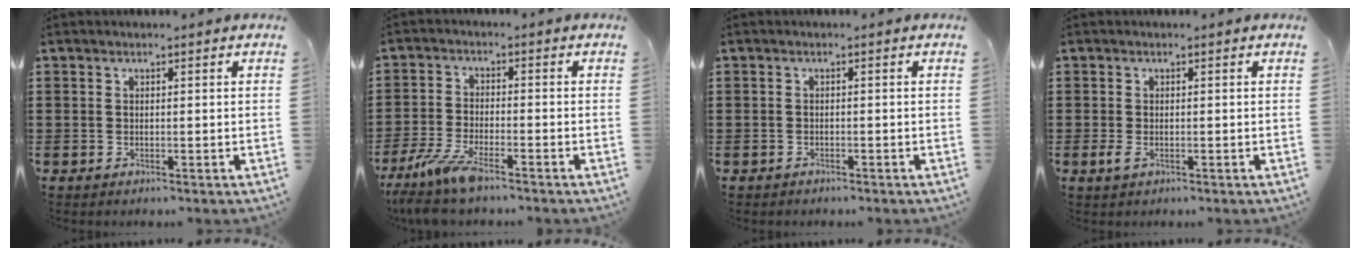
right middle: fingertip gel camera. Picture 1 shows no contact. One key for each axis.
{"total": 6.3, "fx": -4.9, "fy": 0.8, "fz": 3.8, "tx": -0.097, "ty": -0.021, "tz": -0.094}
{"total": 0.8, "fx": -0.7, "fy": 0.2, "fz": 0.0, "tx": -0.003, "ty": 0.000, "tz": -0.016}
{"total": 1.4, "fx": -0.4, "fy": 0.7, "fz": 1.2, "tx": -0.039, "ty": -0.009, "tz": -0.012}